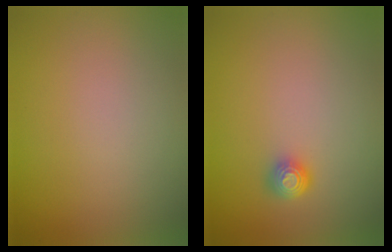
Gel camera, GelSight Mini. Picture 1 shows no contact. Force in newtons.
{"total": 1.6, "press": 1.2, "slide": 1.0}